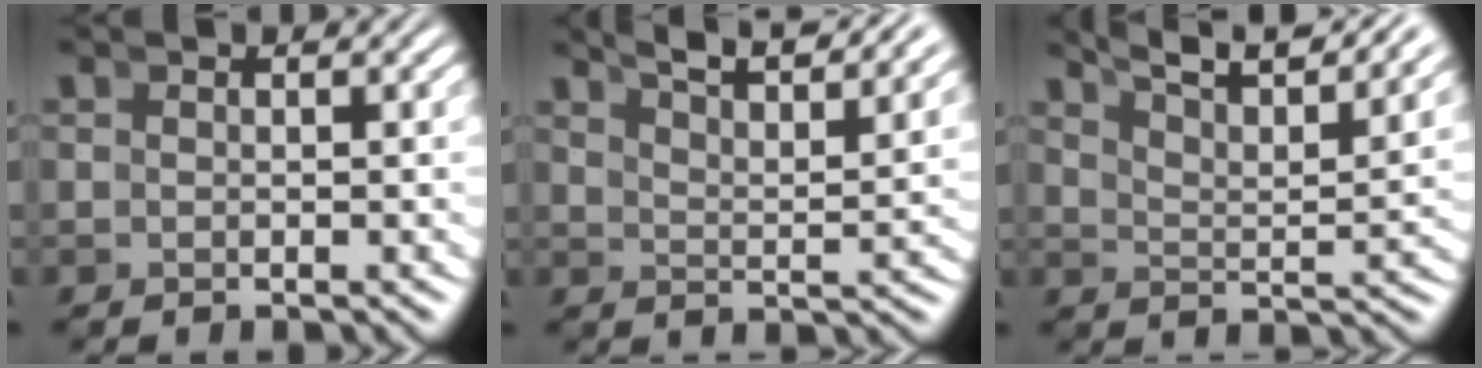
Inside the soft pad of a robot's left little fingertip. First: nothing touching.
{"total": 7.9, "force": [6.8, 1.5, 3.8], "torque": [-0.044, 0.023, 0.099]}
{"total": 9.7, "force": [8.1, 2.4, 4.8], "torque": [-0.064, 0.033, 0.110]}